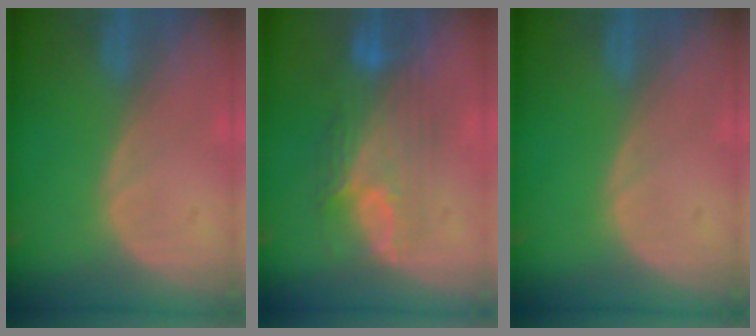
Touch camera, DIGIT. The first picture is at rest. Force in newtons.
{"total": 8.5, "press": 8.1, "slide": 2.6}
{"total": 0.0}